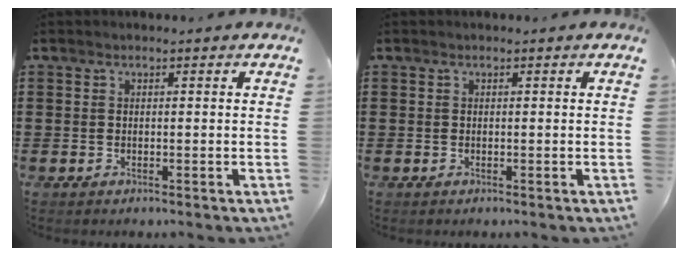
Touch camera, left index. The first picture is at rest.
{"total": 0.0}